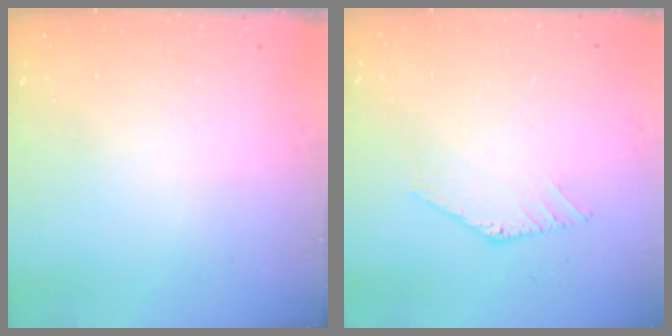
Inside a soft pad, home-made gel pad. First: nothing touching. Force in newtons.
{"total": 0.7, "press": 0.6, "slide": 0.4}